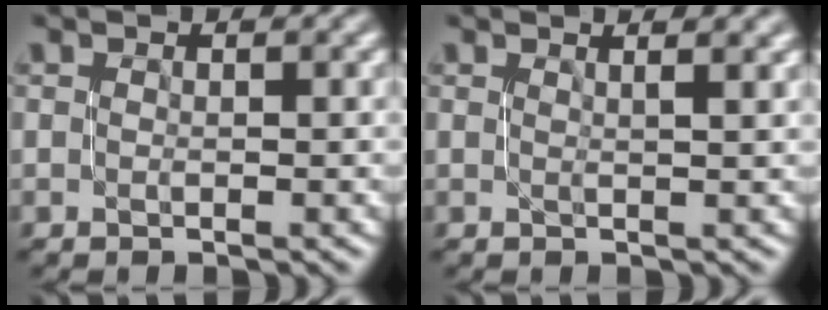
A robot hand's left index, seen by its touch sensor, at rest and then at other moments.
{"total": 2.0, "force": [1.0, 0.7, 1.7], "torque": [-0.011, 0.005, 0.009]}